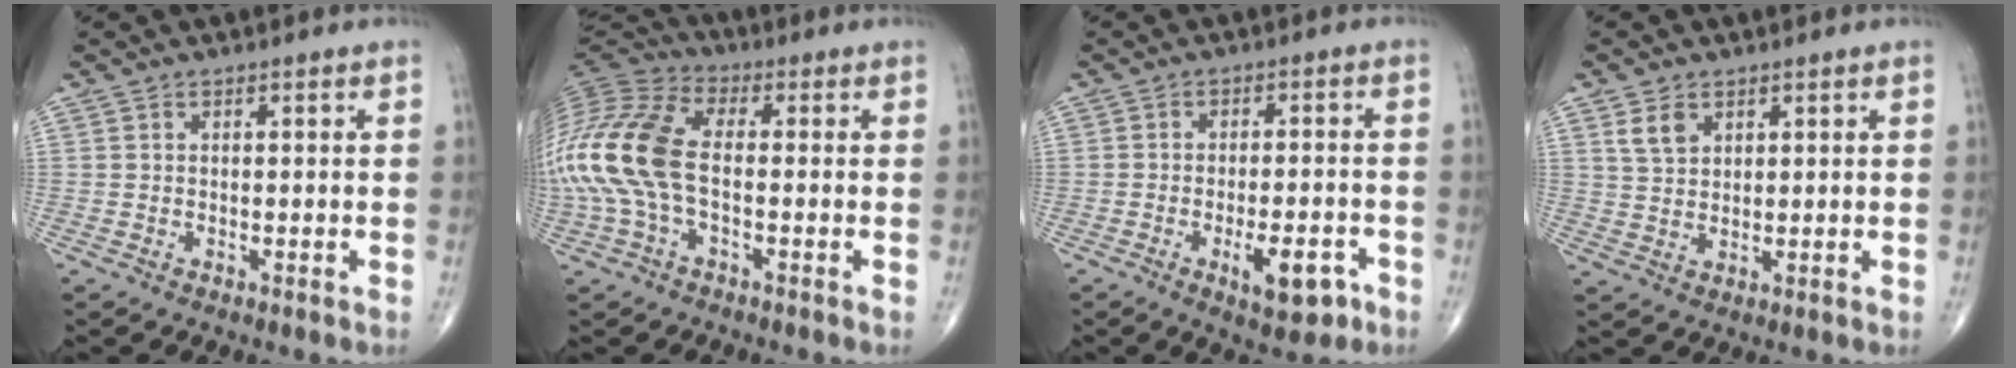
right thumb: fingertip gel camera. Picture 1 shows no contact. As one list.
[{"total": 17.0, "force": [-1.8, 8.9, 14.4], "torque": [-0.337, 0.026, -0.040]}, {"total": 7.9, "force": [-3.7, 3.1, 6.3], "torque": [-0.085, 0.012, -0.048]}, {"total": 4.1, "force": [2.2, 2.6, 2.2], "torque": [-0.030, -0.009, 0.049]}]